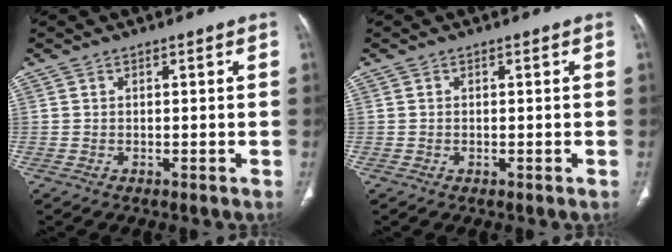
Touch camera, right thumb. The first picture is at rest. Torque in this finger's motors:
{"motor_torque": [0.93, 0.22, -0.16, -0.54, -0.03]}